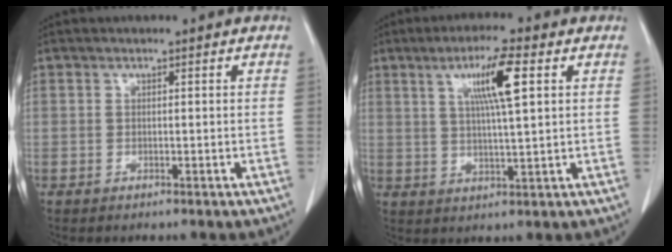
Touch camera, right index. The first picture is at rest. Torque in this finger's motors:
{"motor_torque": [0.50, 0.11, 0.23, 0.08]}